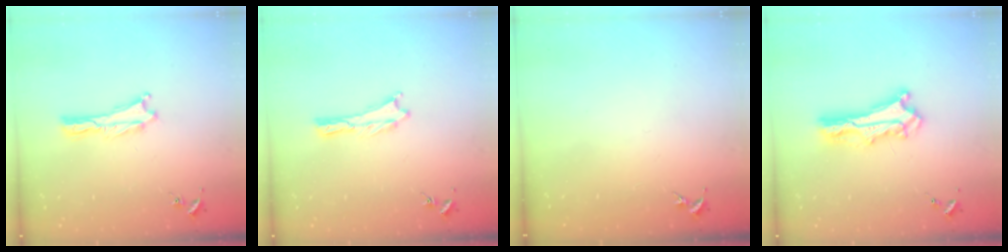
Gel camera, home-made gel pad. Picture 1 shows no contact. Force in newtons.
{"total": 0.0}
{"total": 0.0}
{"total": 6.7, "press": 6.7, "slide": 0.5}